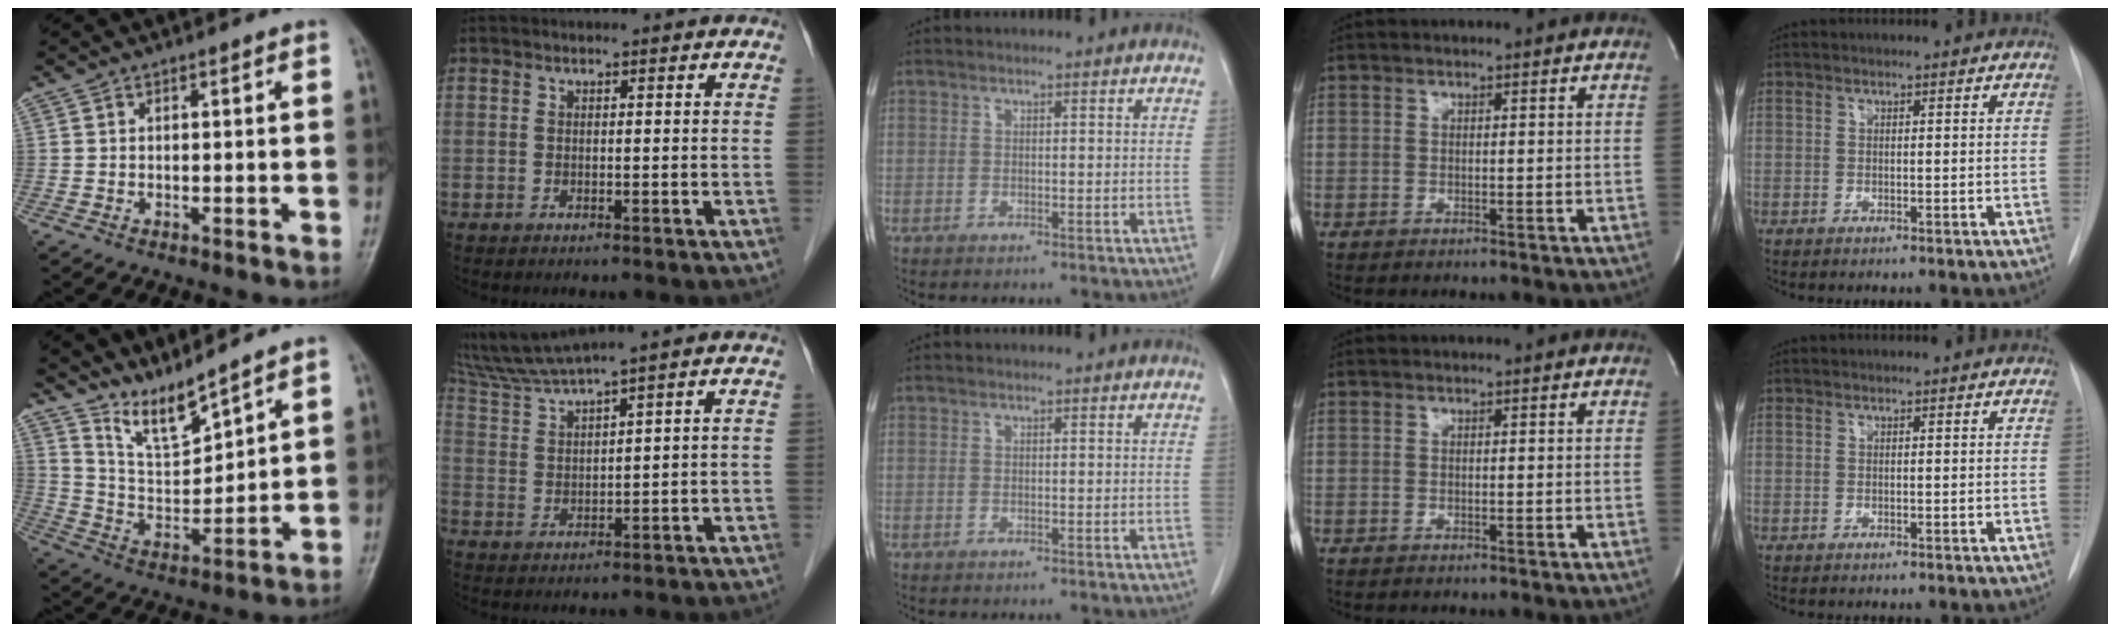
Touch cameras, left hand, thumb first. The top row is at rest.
{"thumb": {"total": 8.1, "force": [7.5, 0.7, 3.0], "torque": [-0.055, -0.065, 0.159]}, "index": {"total": 6.1, "force": [5.3, -1.8, 2.2], "torque": [-0.062, -0.001, 0.117]}}